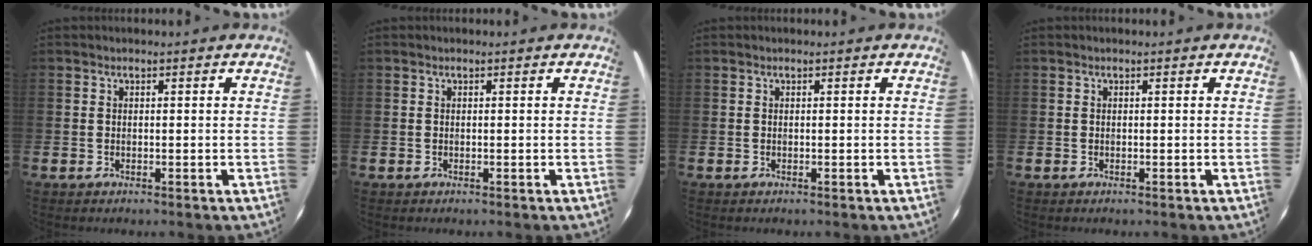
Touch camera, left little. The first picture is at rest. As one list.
[{"total": 0.0}, {"total": 0.0}, {"total": 0.0}]